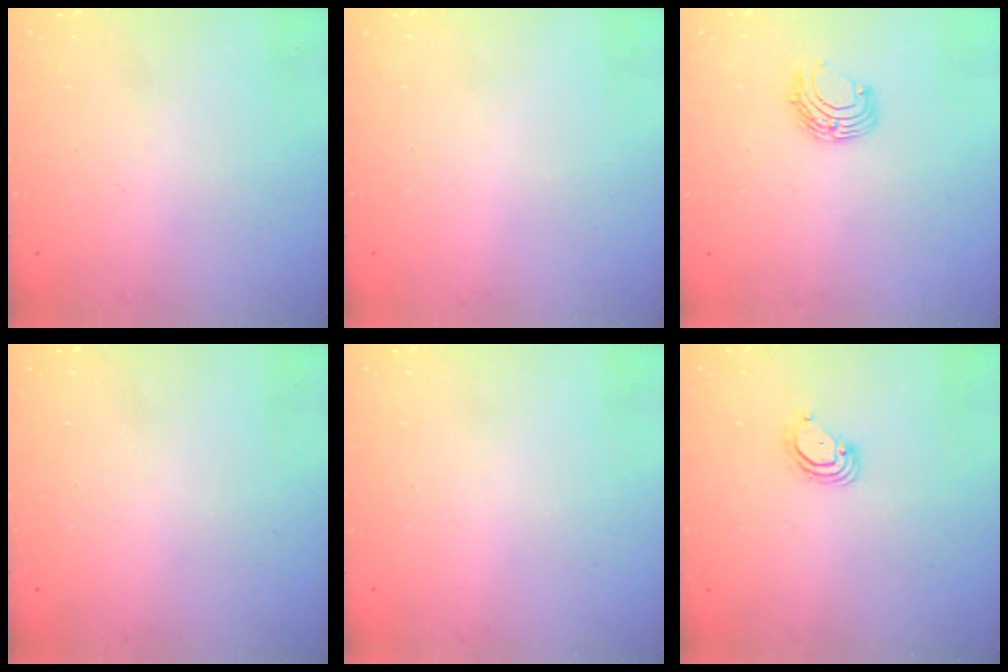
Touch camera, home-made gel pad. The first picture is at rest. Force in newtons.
{"total": 0.0}
{"total": 6.7, "press": 6.6, "slide": 0.8}
{"total": 0.0}
{"total": 0.0}
{"total": 3.6, "press": 3.6, "slide": 0.3}